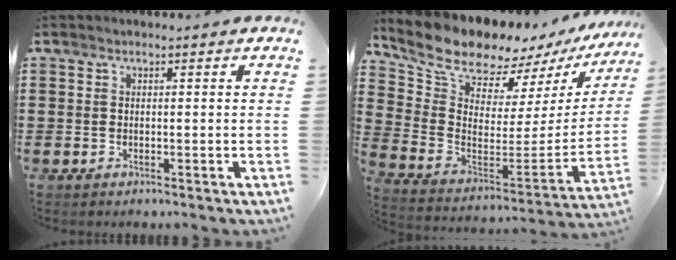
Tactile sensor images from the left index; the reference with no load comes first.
{"total": 10.5, "force": [9.6, 3.1, 2.8], "torque": [-0.103, -0.071, 0.172]}